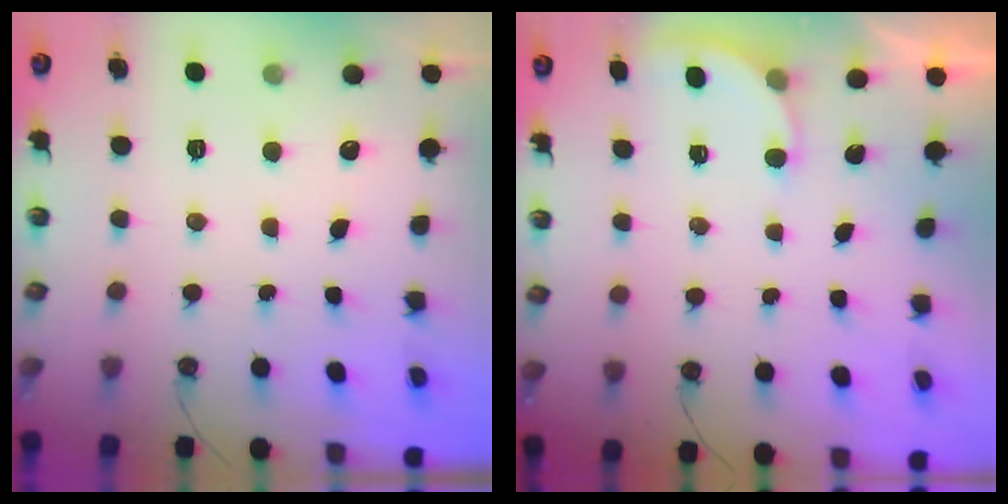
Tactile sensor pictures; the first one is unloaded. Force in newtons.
{"total": 2.9, "press": 2.9, "slide": 0.3}